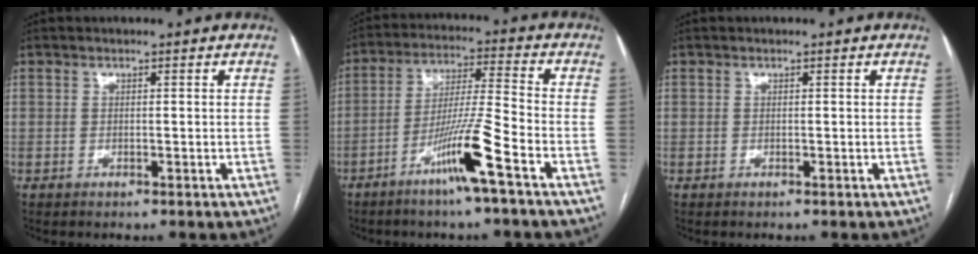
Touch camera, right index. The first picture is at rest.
{"total": 10.4, "force": [-5.6, -1.1, 8.7], "torque": [-0.165, -0.008, -0.108]}
{"total": 0.0}